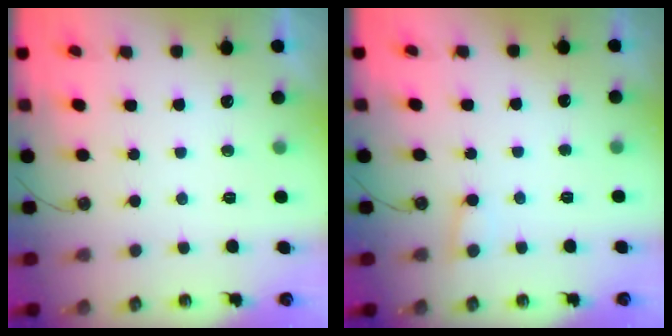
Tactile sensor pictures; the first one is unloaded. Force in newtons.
{"total": 3.9, "press": 3.9, "slide": 0.4}